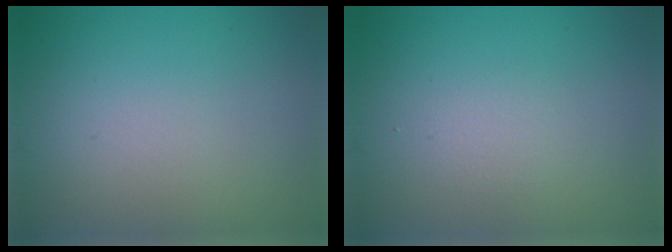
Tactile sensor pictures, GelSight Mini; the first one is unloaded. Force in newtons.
{"total": 1.1, "press": 1.1, "slide": 0.2}